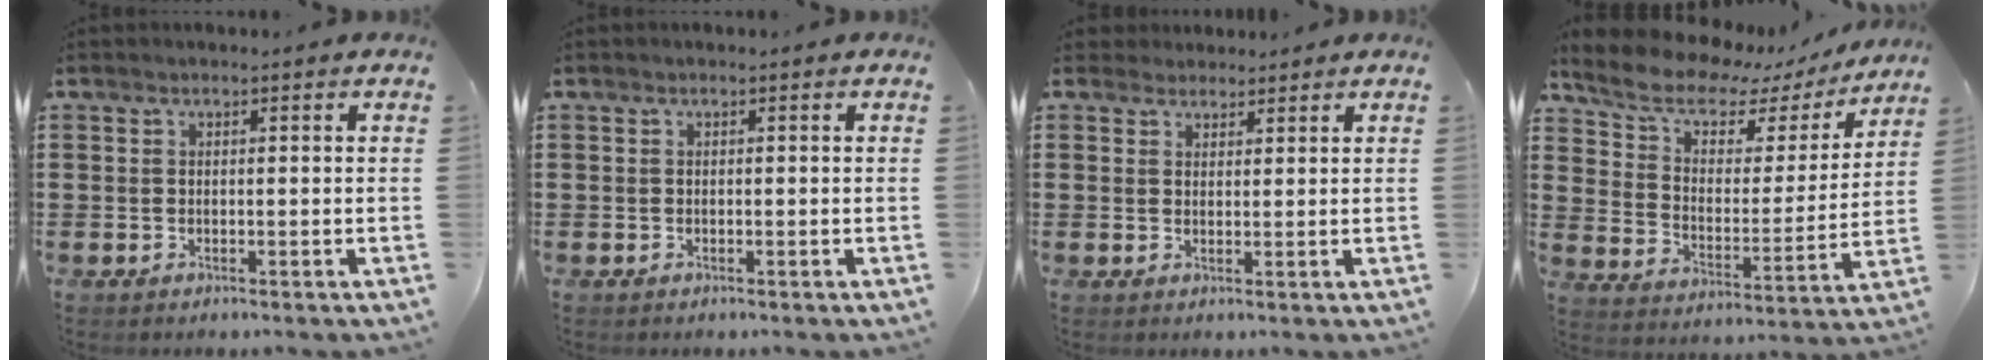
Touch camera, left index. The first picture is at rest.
{"total": 0.0}
{"total": 2.1, "force": [1.9, 0.9, -0.1], "torque": [-0.005, 0.007, 0.037]}
{"total": 8.4, "force": [6.8, 3.7, 3.3], "torque": [-0.094, -0.039, 0.115]}